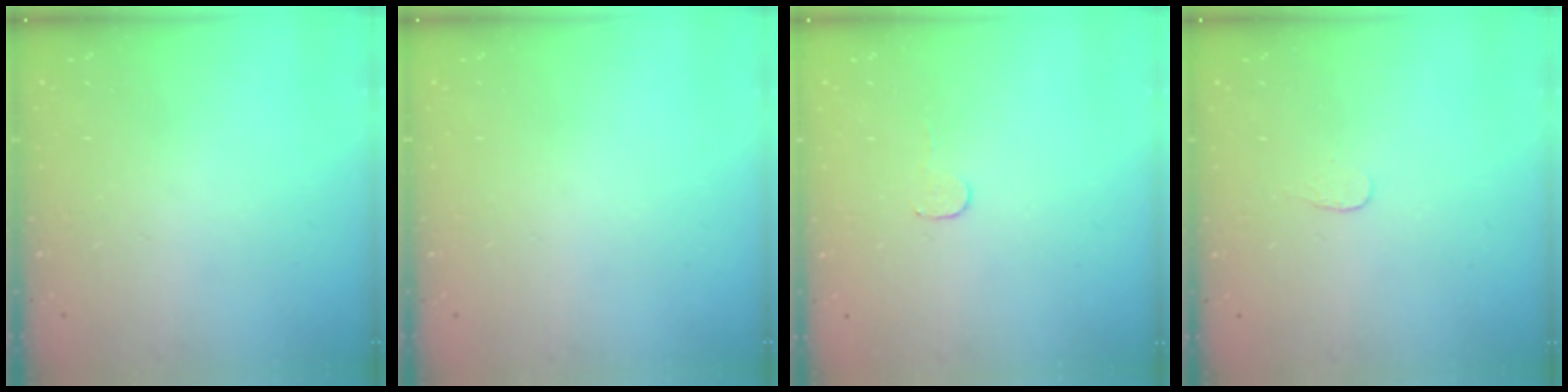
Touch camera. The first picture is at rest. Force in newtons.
{"total": 0.0}
{"total": 2.8, "press": 2.8, "slide": 0.2}
{"total": 3.0, "press": 3.0, "slide": 0.2}